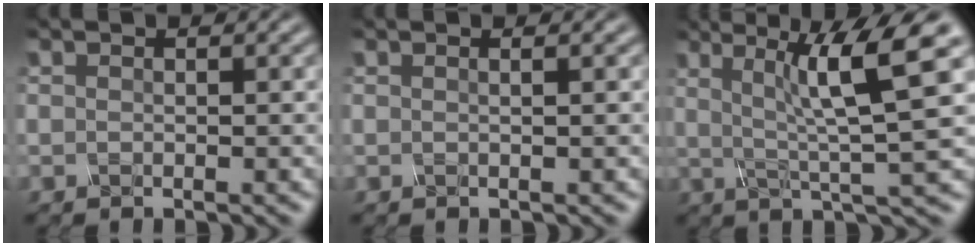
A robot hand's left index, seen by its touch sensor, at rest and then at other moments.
{"total": 1.1, "force": [0.4, 0.5, 1.0], "torque": [-0.007, 0.003, -0.006]}
{"total": 8.4, "force": [2.4, 1.1, 8.0], "torque": [-0.124, 0.013, 0.042]}